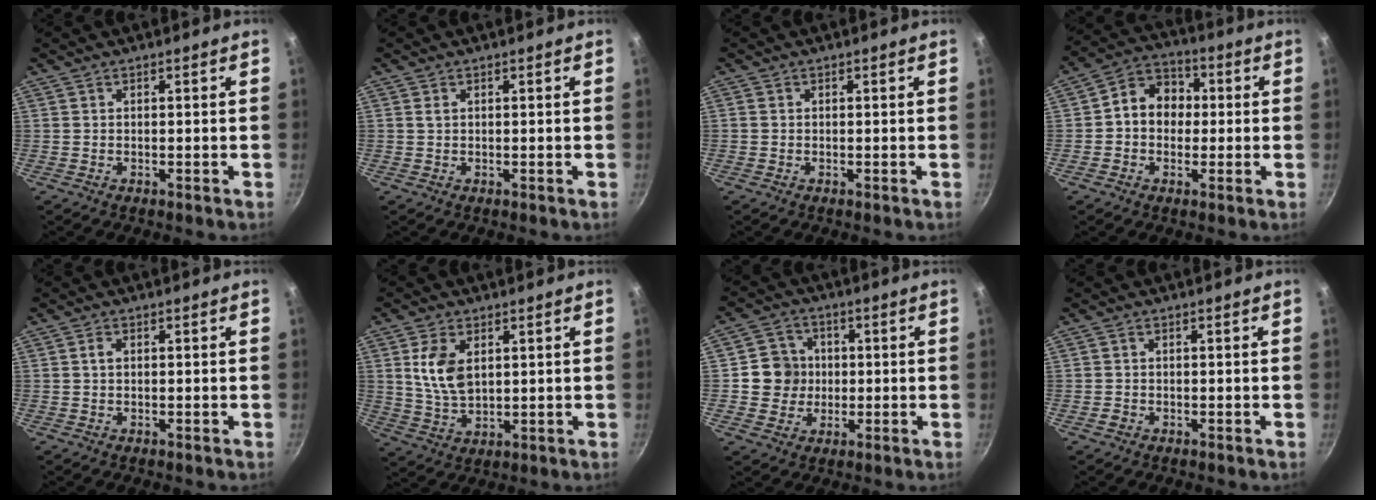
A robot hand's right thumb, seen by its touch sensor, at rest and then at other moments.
{"total": 0.7, "force": [0.3, 0.5, 0.5], "torque": [-0.011, 0.000, 0.006]}
{"total": 0.5, "force": [-0.1, 0.5, 0.2], "torque": [-0.002, 0.001, -0.002]}
{"total": 9.4, "force": [0.2, 7.8, 5.1], "torque": [-0.044, 0.025, -0.015]}
{"total": 1.3, "force": [0.2, 0.9, 0.9], "torque": [-0.016, 0.005, 0.003]}
{"total": 8.4, "force": [2.4, 5.0, 6.2], "torque": [-0.115, -0.017, 0.051]}
{"total": 7.5, "force": [0.1, 7.1, 2.1], "torque": [0.001, 0.011, -0.007]}
{"total": 1.2, "force": [-0.6, 1.0, 0.4], "torque": [-0.005, 0.003, -0.008]}